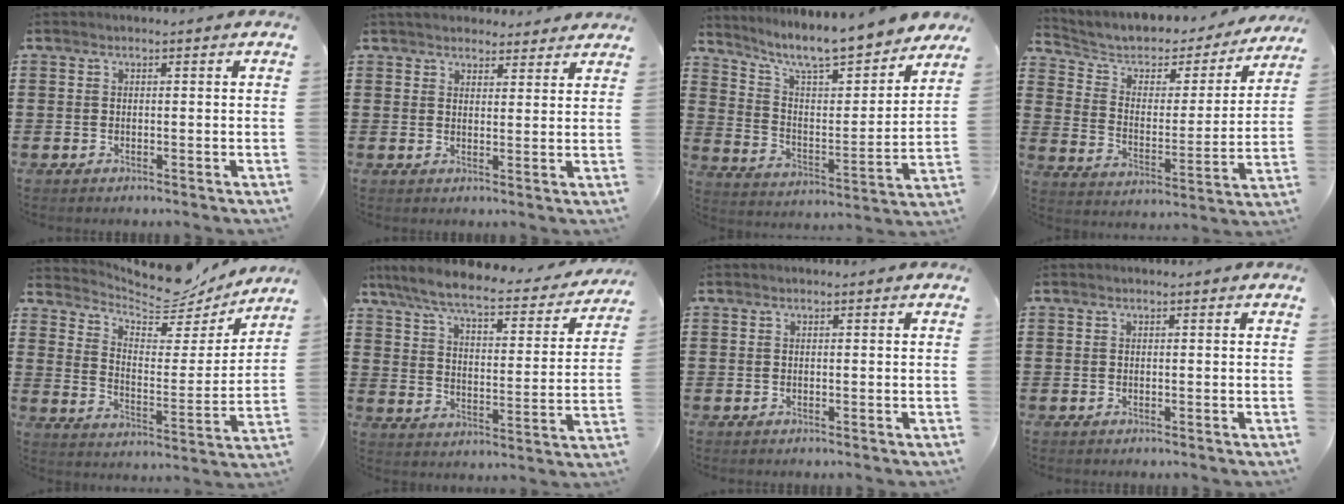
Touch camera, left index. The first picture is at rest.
{"total": 3.5, "force": [3.3, 1.1, 0.4], "torque": [-0.018, -0.004, 0.063]}
{"total": 9.0, "force": [8.1, 0.7, 3.8], "torque": [-0.099, -0.060, 0.135]}
{"total": 4.3, "force": [3.3, 2.5, 1.4], "torque": [-0.052, -0.028, 0.048]}
{"total": 7.2, "force": [6.9, 1.6, 1.4], "torque": [-0.054, -0.051, 0.119]}
{"total": 7.2, "force": [6.2, 0.7, 3.6], "torque": [-0.096, -0.038, 0.104]}
{"total": 0.0}
{"total": 0.0}